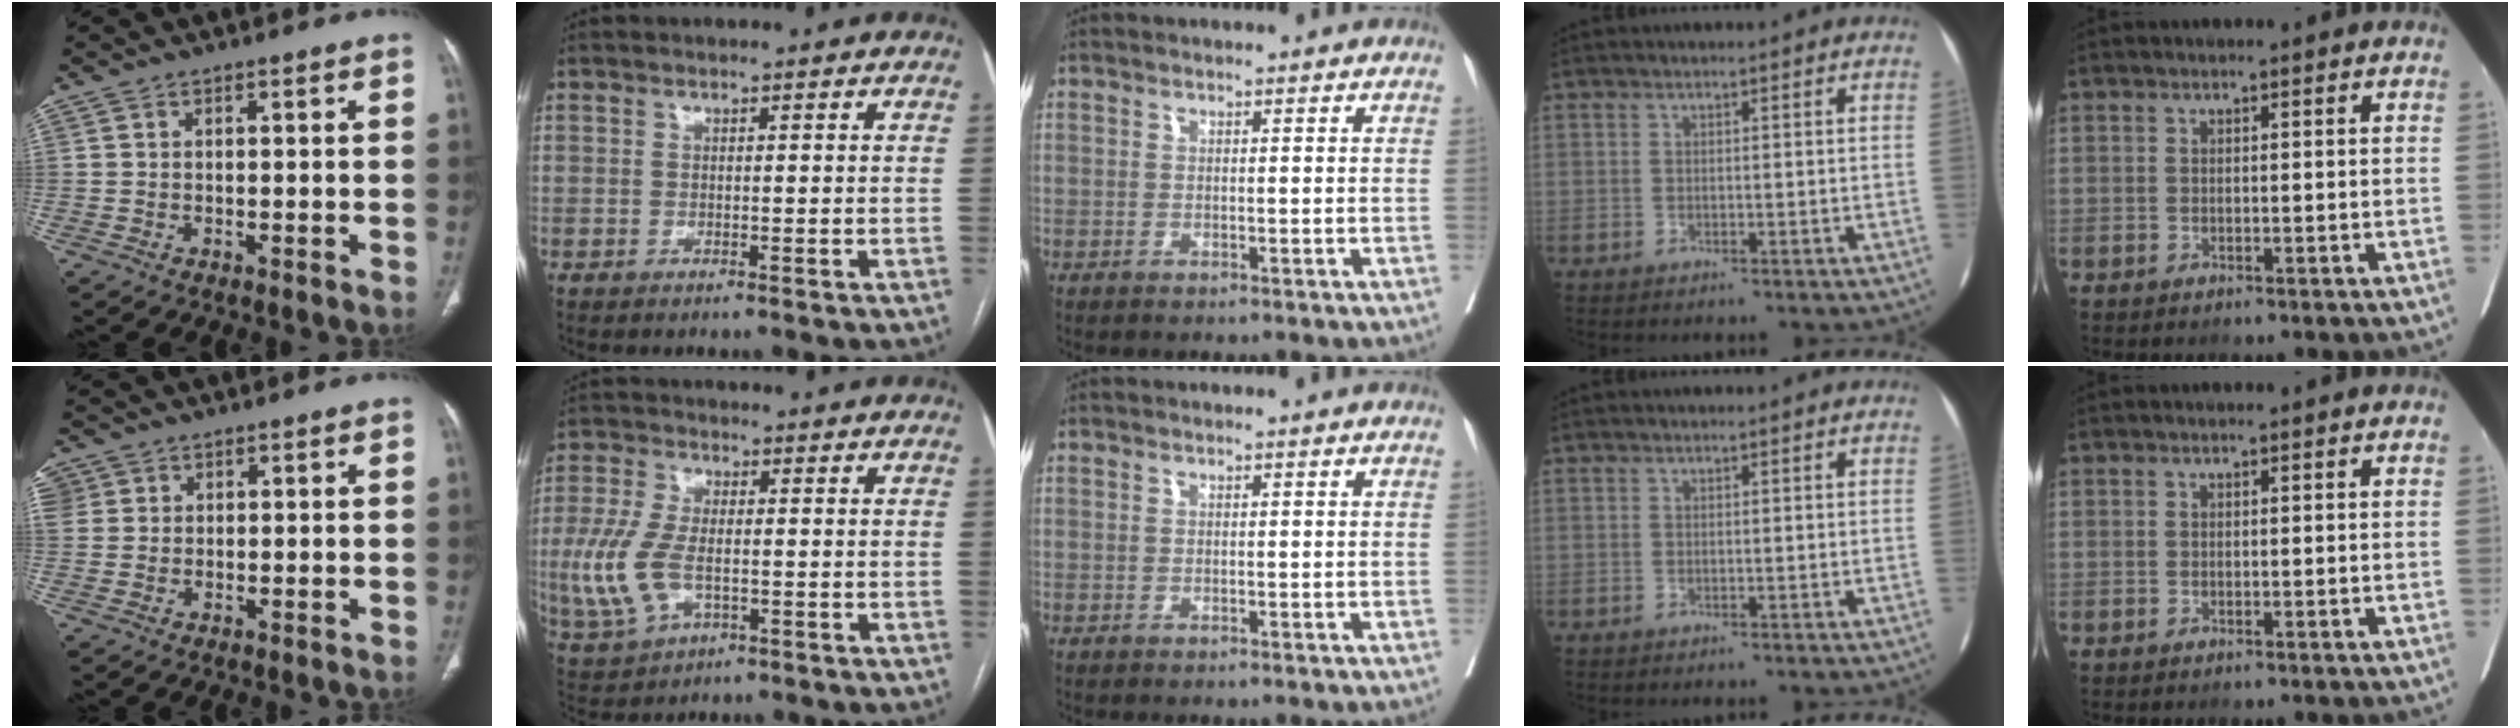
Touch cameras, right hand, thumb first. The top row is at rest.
{"thumb": {"total": 5.0, "force": [1.6, 4.6, 1.3], "torque": [-0.025, 0.013, 0.040]}, "index": {"total": 9.4, "force": [-1.7, 4.8, 7.9], "torque": [-0.197, -0.002, -0.026]}}